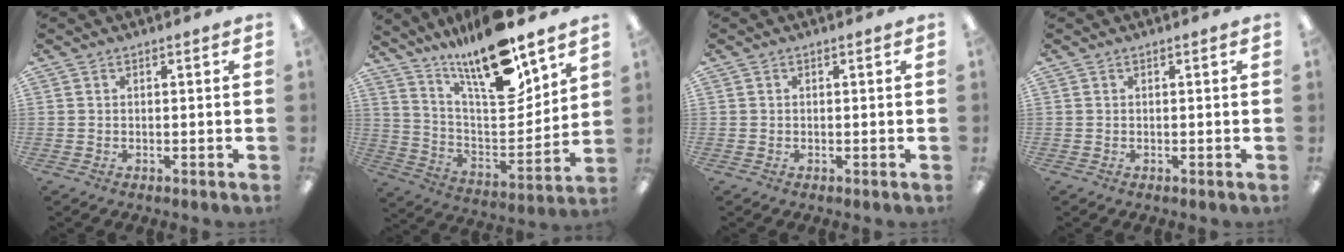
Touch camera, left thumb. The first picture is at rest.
{"total": 18.7, "force": [14.7, 4.6, 10.7], "torque": [-0.190, -0.108, 0.250]}
{"total": 0.0}
{"total": 0.0}